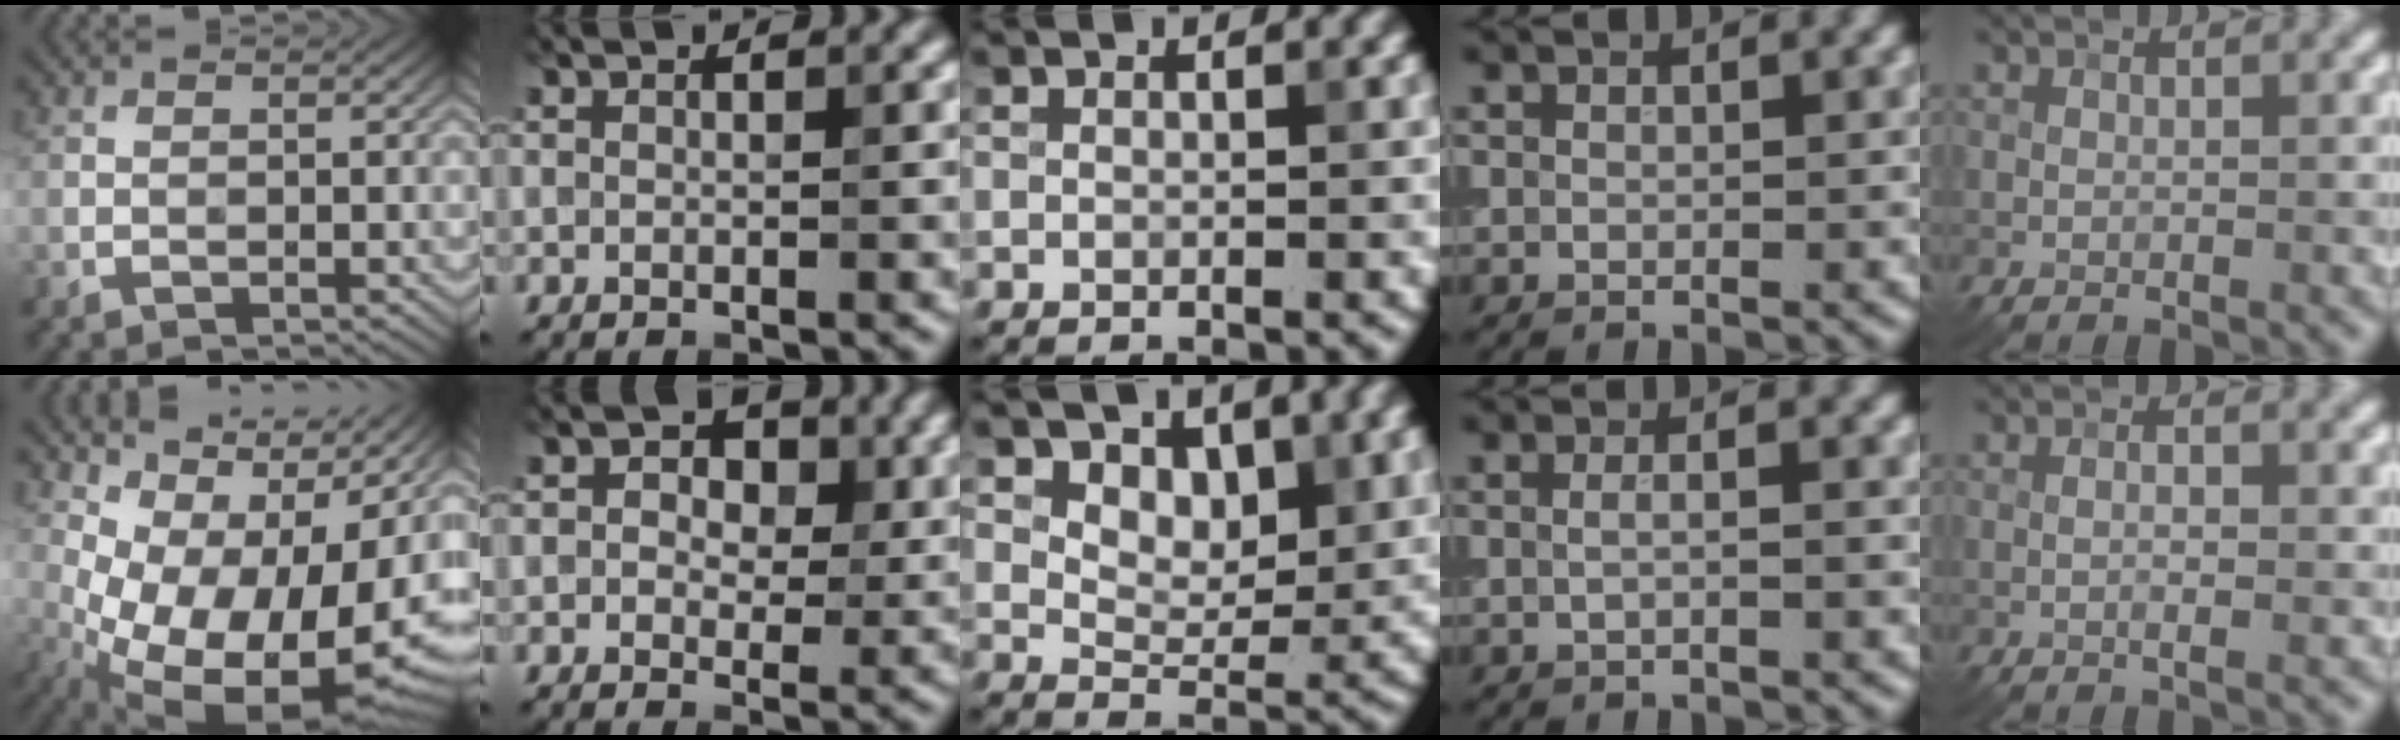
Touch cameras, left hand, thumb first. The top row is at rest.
{"thumb": {"total": 16.2, "force": [-0.1, 8.4, 13.8], "torque": [-0.188, -0.010, 0.028]}, "index": {"total": 4.6, "force": [1.4, 3.1, 3.0], "torque": [-0.029, -0.001, 0.008]}, "middle": {"total": 4.8, "force": [2.5, 3.0, 2.8], "torque": [-0.045, -0.018, 0.033]}, "ring": {"total": 2.4, "force": [0.6, 1.2, 2.0], "torque": [-0.008, 0.001, -0.016]}, "little": {"total": 1.7, "force": [-0.1, 0.4, 1.7], "torque": [-0.026, -0.004, -0.003]}}